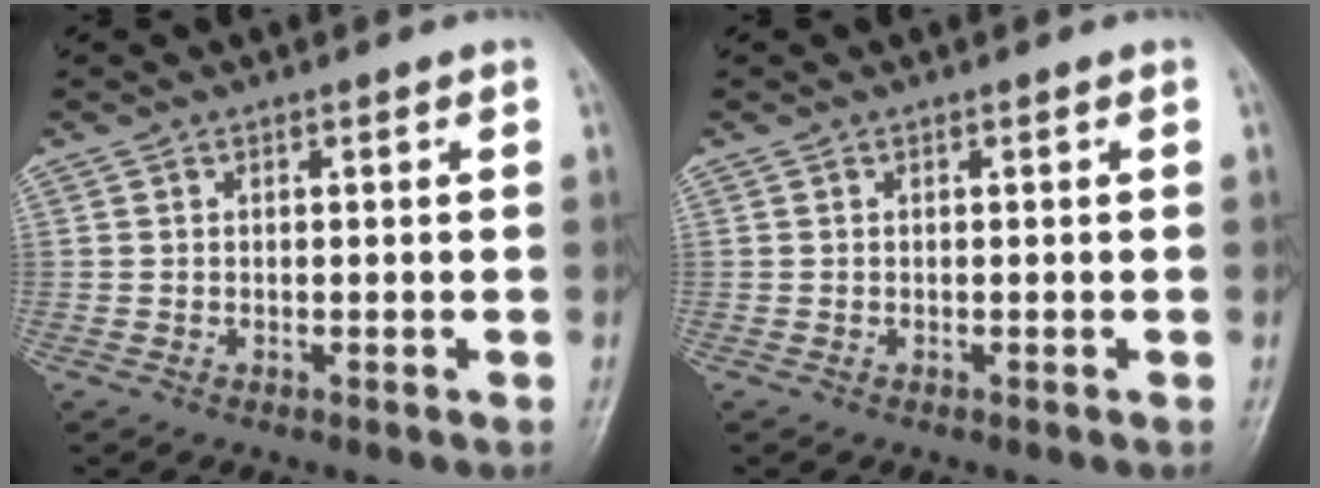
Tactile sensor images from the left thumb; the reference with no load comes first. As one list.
[{"total": 0.0}]